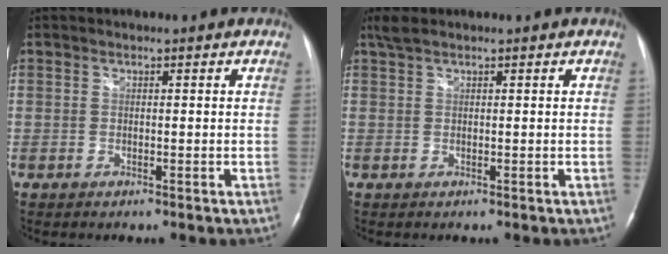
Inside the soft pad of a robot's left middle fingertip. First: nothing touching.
{"total": 1.8, "force": [1.5, 0.2, 1.0], "torque": [-0.028, 0.017, 0.033]}